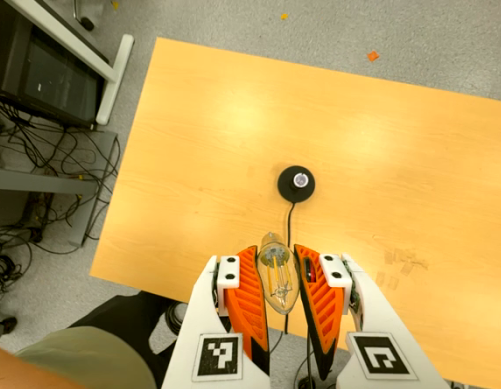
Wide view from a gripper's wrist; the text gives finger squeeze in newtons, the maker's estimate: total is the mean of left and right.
{"total": 21.0, "left": 23.8, "right": 18.2}